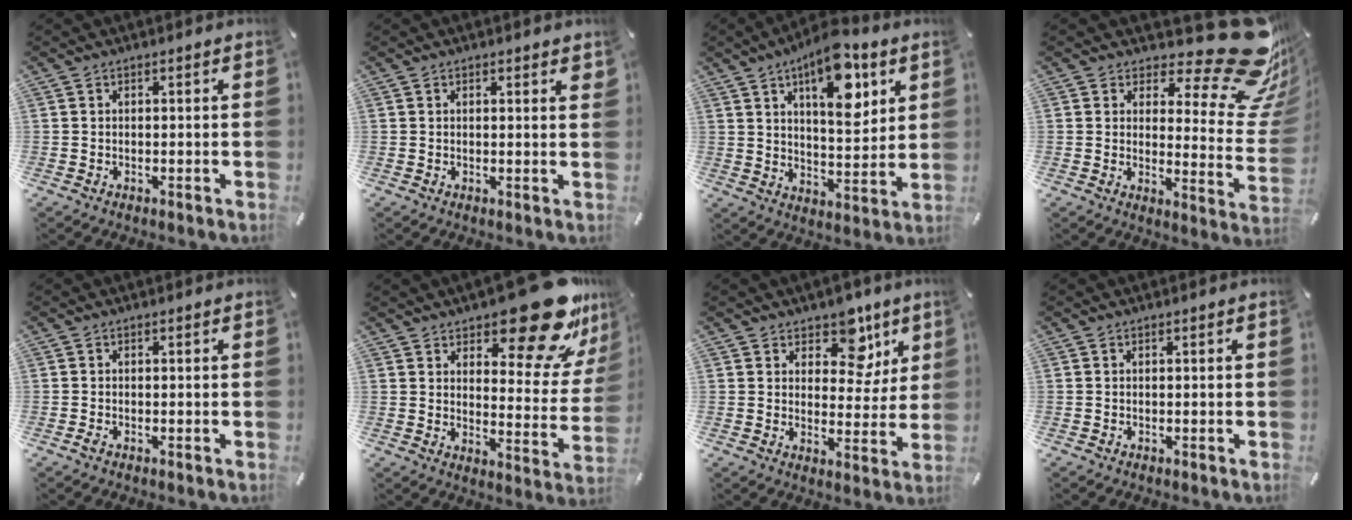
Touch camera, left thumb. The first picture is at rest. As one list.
[{"total": 1.0, "force": [0.7, 0.4, 0.6], "torque": [-0.005, -0.003, 0.011]}, {"total": 14.3, "force": [8.0, 6.3, 10.1], "torque": [-0.144, -0.036, 0.133]}, {"total": 20.1, "force": [12.3, 7.9, 13.8], "torque": [-0.156, -0.106, 0.201]}, {"total": 0.5, "force": [-0.3, 0.1, 0.4], "torque": [-0.010, -0.003, -0.005]}, {"total": 20.6, "force": [15.4, 7.3, 11.5], "torque": [-0.129, -0.125, 0.252]}, {"total": 10.5, "force": [6.4, 6.7, 4.9], "torque": [-0.056, -0.046, 0.110]}, {"total": 0.0}]